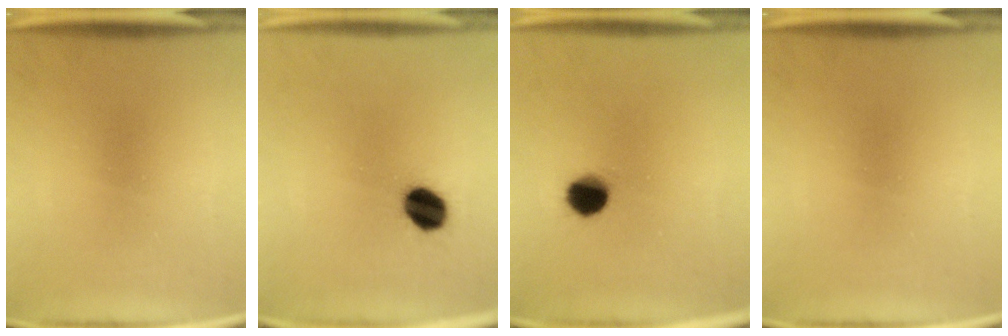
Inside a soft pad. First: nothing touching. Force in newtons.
{"total": 7.5}
{"total": 6.6}
{"total": 0.0}